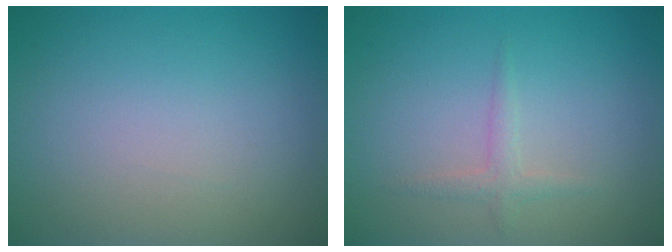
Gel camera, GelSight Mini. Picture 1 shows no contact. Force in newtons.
{"total": 1.3, "press": 1.3, "slide": 0.0}